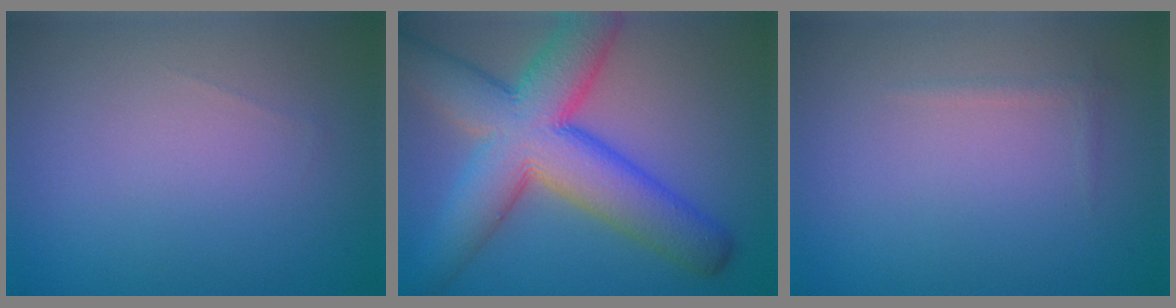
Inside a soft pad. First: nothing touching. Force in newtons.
{"total": 11.7, "press": 11.7, "slide": 0.5}
{"total": 0.6, "press": 0.6, "slide": 0.0}